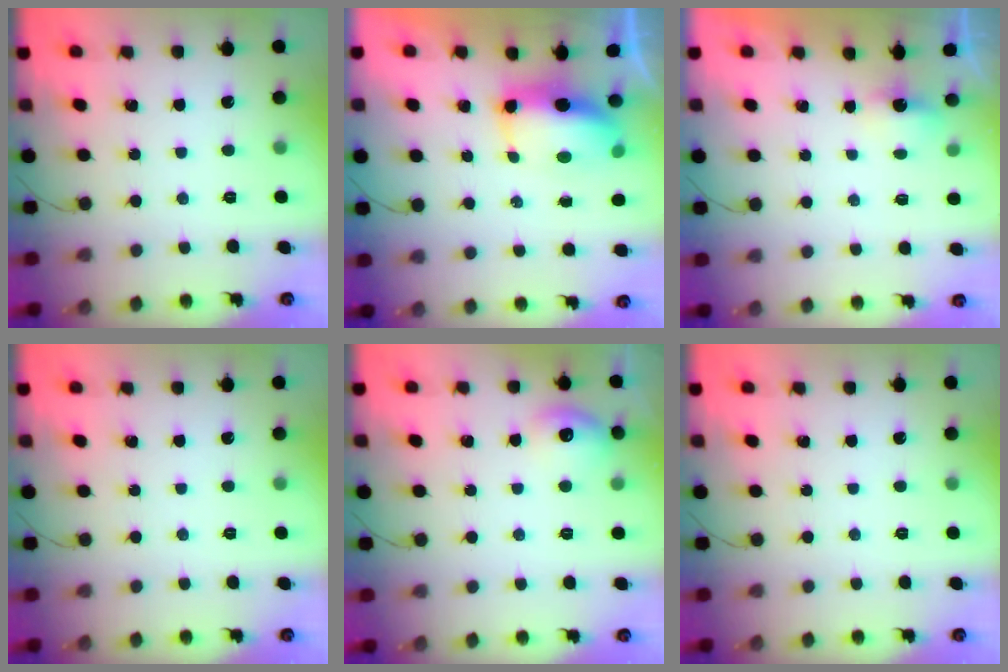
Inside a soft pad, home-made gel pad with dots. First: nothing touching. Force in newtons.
{"total": 8.8, "press": 8.7, "slide": 1.4}
{"total": 2.0, "press": 1.8, "slide": 0.8}
{"total": 0.0}
{"total": 9.5, "press": 9.4, "slide": 1.5}
{"total": 0.0}